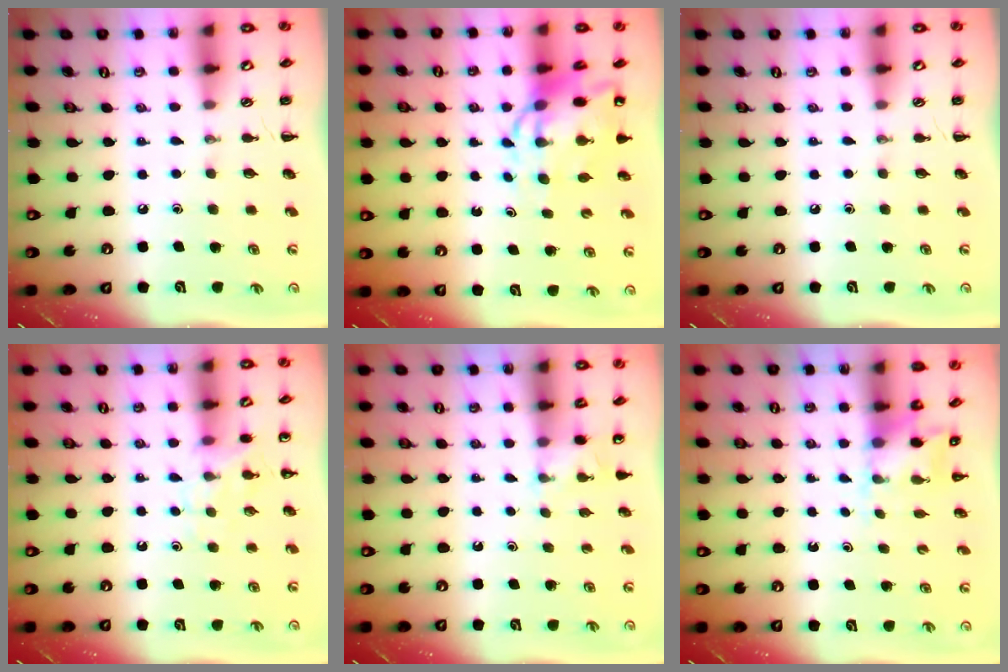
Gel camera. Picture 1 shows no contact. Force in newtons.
{"total": 10.0, "press": 9.6, "slide": 2.6}
{"total": 0.0}
{"total": 6.5, "press": 6.3, "slide": 1.7}
{"total": 2.2, "press": 2.2, "slide": 0.6}
{"total": 2.3, "press": 2.3, "slide": 0.6}